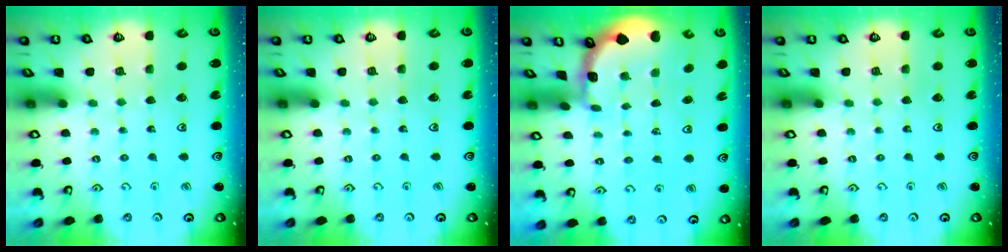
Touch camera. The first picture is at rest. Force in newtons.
{"total": 0.0}
{"total": 1.5, "press": 1.5, "slide": 0.1}
{"total": 0.0}